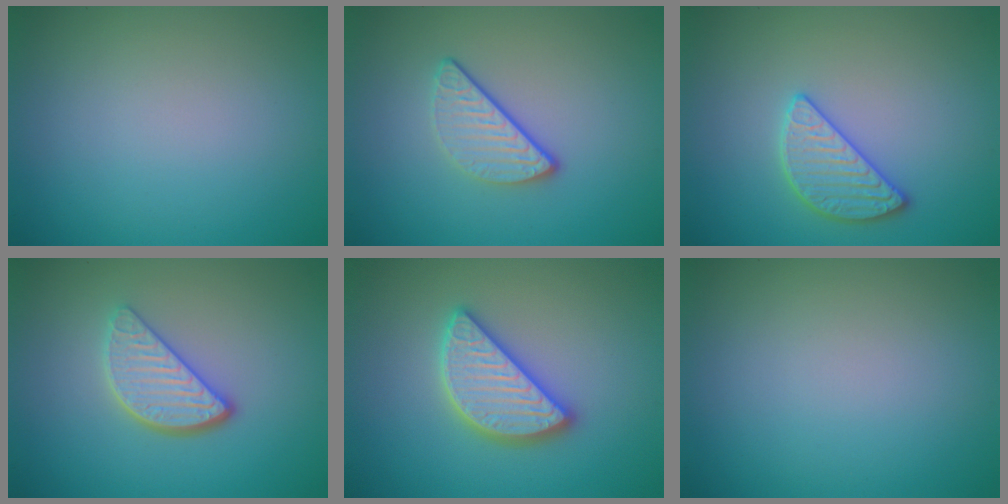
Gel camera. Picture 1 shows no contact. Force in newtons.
{"total": 3.0, "press": 2.3, "slide": 1.8}
{"total": 2.8, "press": 2.8, "slide": 0.3}
{"total": 3.9, "press": 3.0, "slide": 2.4}
{"total": 4.7, "press": 4.7, "slide": 0.5}
{"total": 0.0}